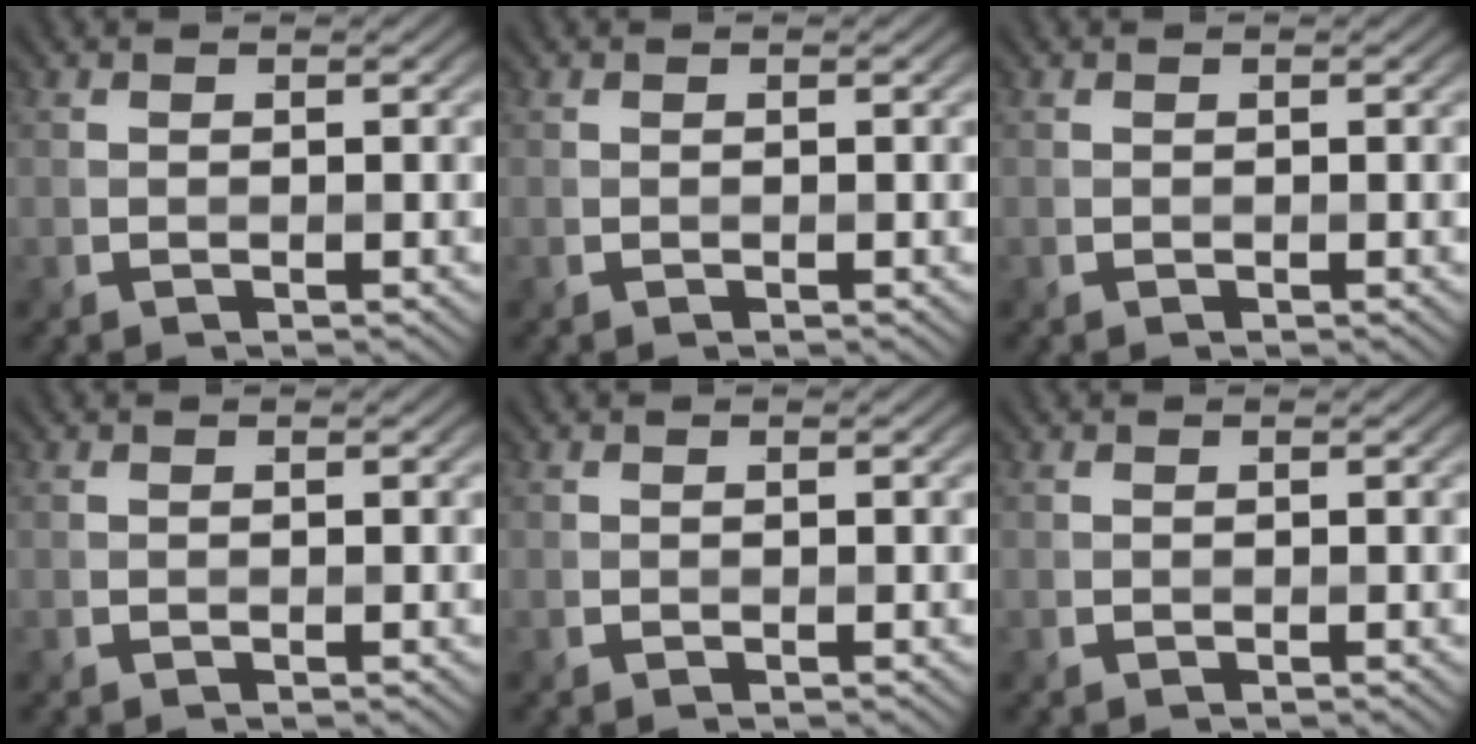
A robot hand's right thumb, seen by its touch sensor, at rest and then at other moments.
{"total": 0.0}
{"total": 0.0}
{"total": 0.0}
{"total": 0.0}
{"total": 0.0}